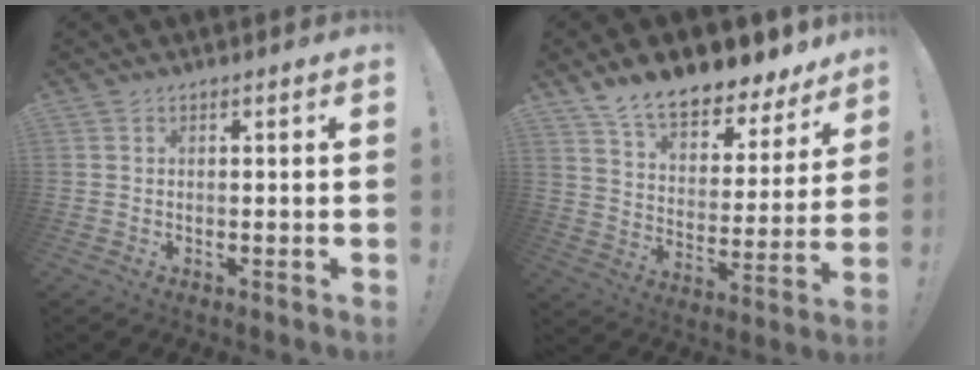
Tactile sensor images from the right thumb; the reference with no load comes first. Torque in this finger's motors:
{"motor_torque": [0.56, 0.84, 0.95, 0.95, 0.06]}